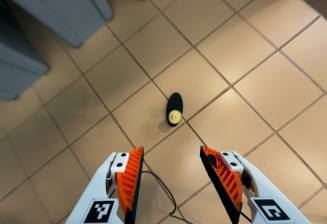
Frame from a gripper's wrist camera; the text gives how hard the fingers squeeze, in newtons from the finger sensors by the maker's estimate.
{"total": 0.0}